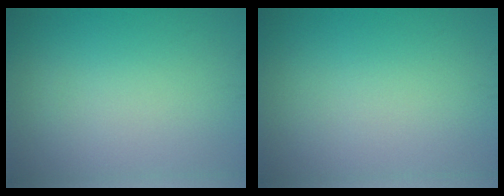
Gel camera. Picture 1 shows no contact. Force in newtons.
{"total": 0.0}